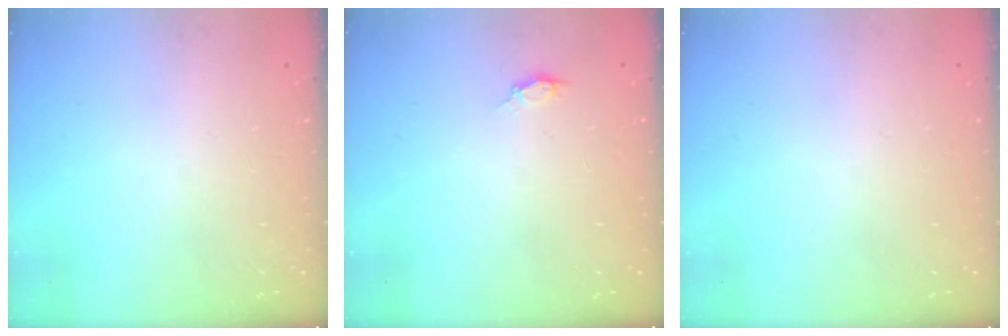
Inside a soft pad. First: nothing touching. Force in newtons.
{"total": 3.0, "press": 2.8, "slide": 1.2}
{"total": 0.0}